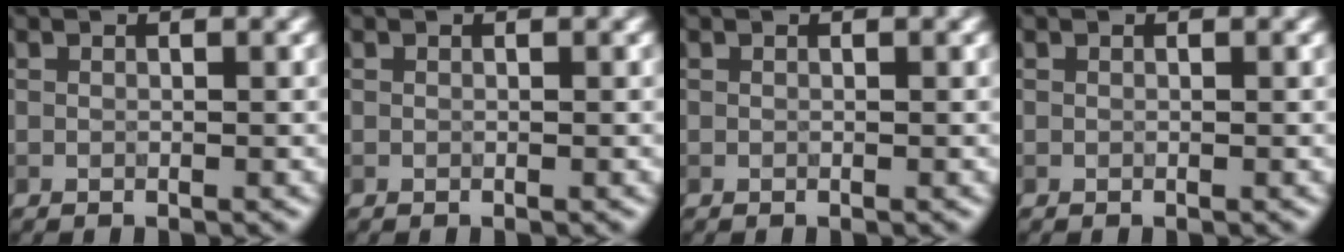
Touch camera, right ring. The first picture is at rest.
{"total": 0.0}
{"total": 0.0}
{"total": 0.0}